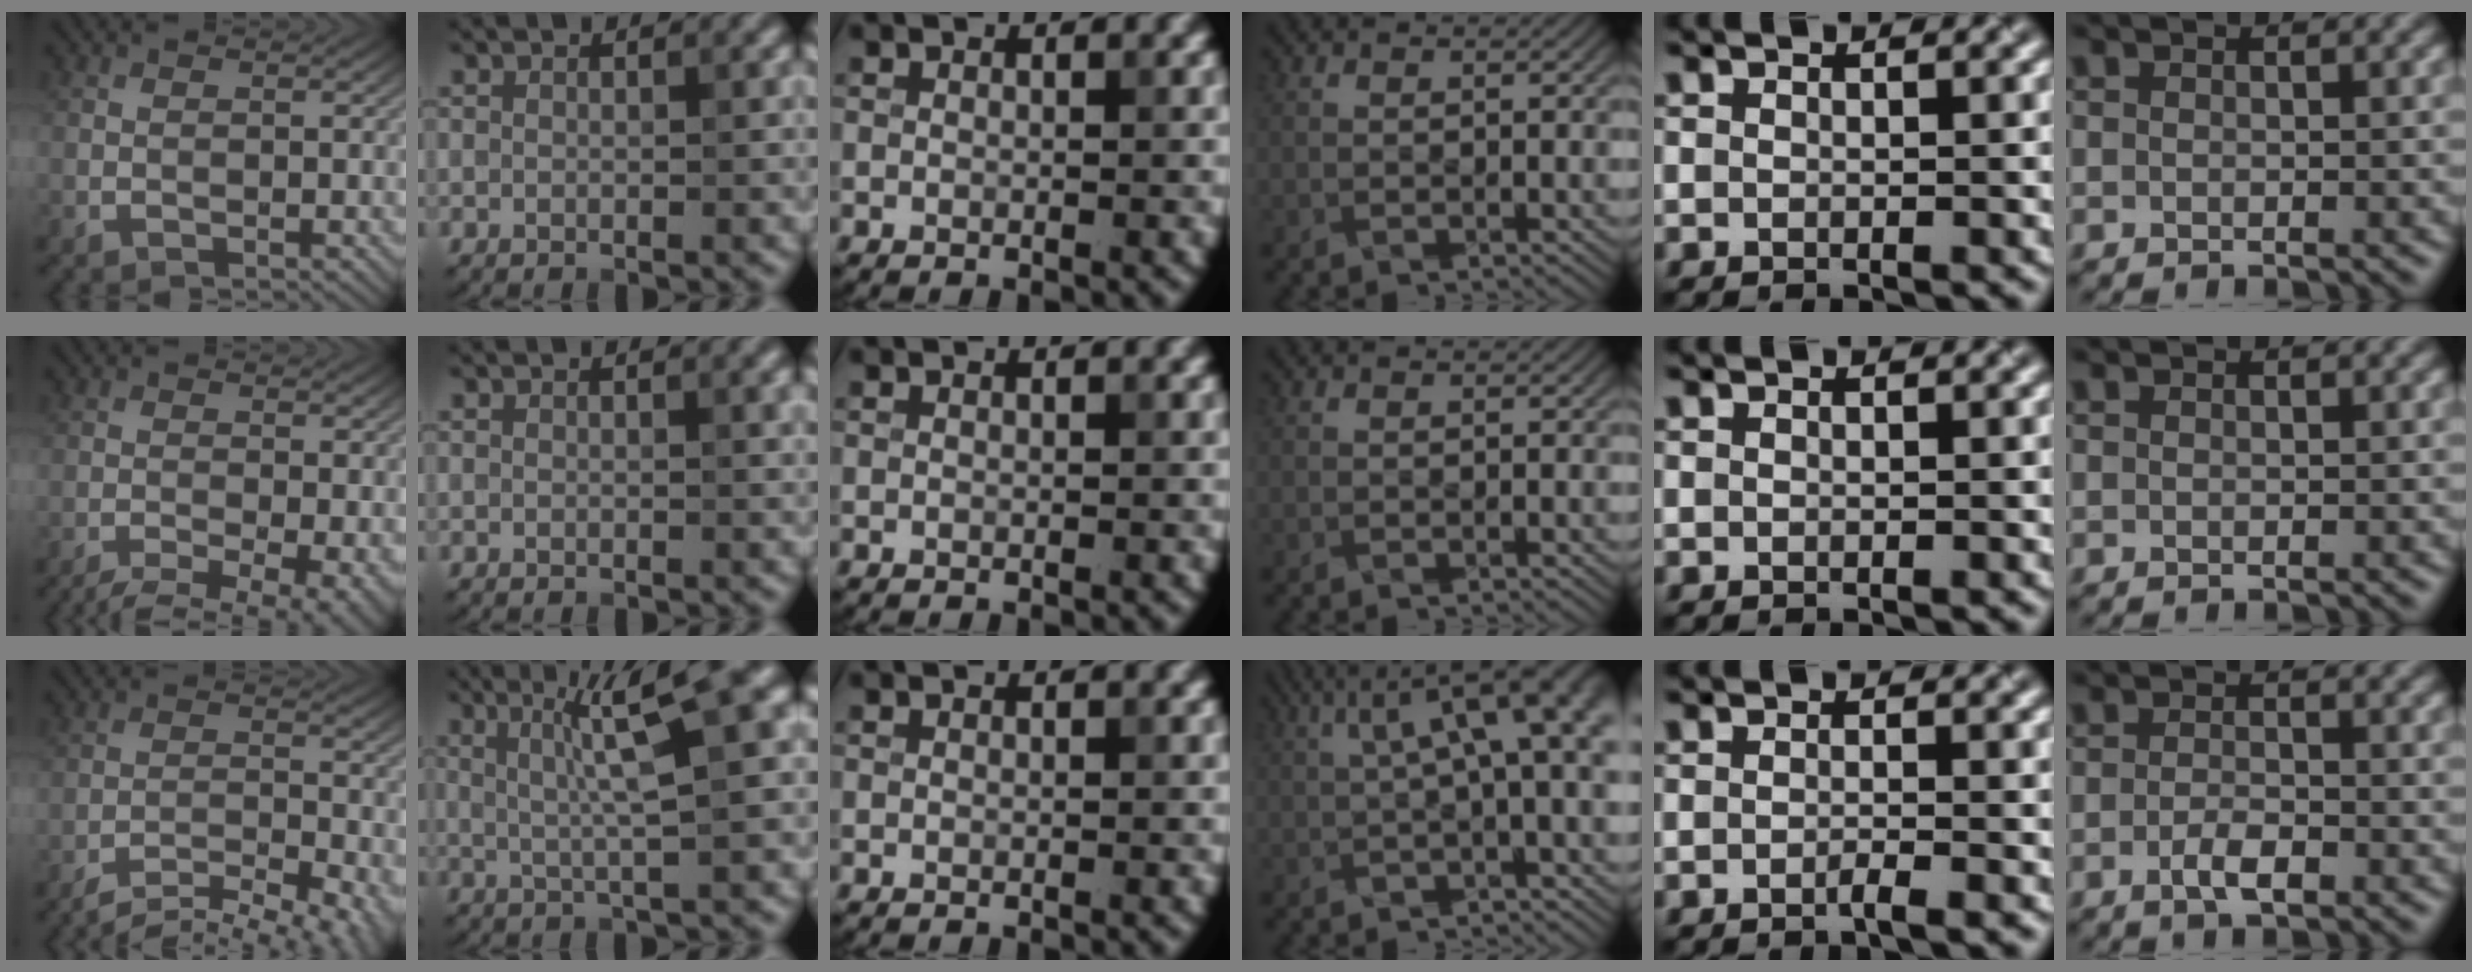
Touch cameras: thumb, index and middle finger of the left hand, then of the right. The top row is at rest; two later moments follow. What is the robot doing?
{"motion": "pour", "object": "sugar"}